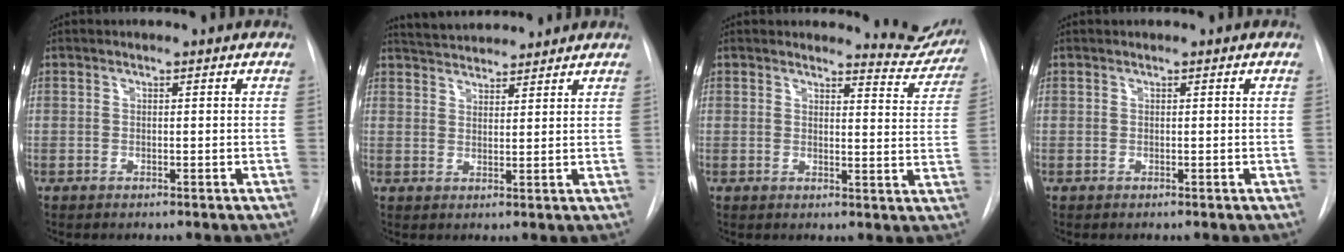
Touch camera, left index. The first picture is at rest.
{"total": 7.2, "force": [6.8, 1.1, 1.9], "torque": [-0.039, 0.022, 0.111]}
{"total": 6.6, "force": [6.5, 1.1, 0.0], "torque": [0.019, -0.055, 0.054]}
{"total": 0.5, "force": [-0.5, -0.2, -0.1], "torque": [0.002, 0.008, -0.001]}